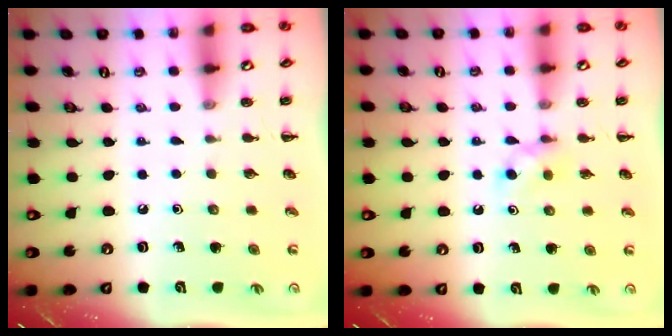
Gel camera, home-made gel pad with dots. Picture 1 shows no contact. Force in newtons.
{"total": 3.2, "press": 2.9, "slide": 1.2}